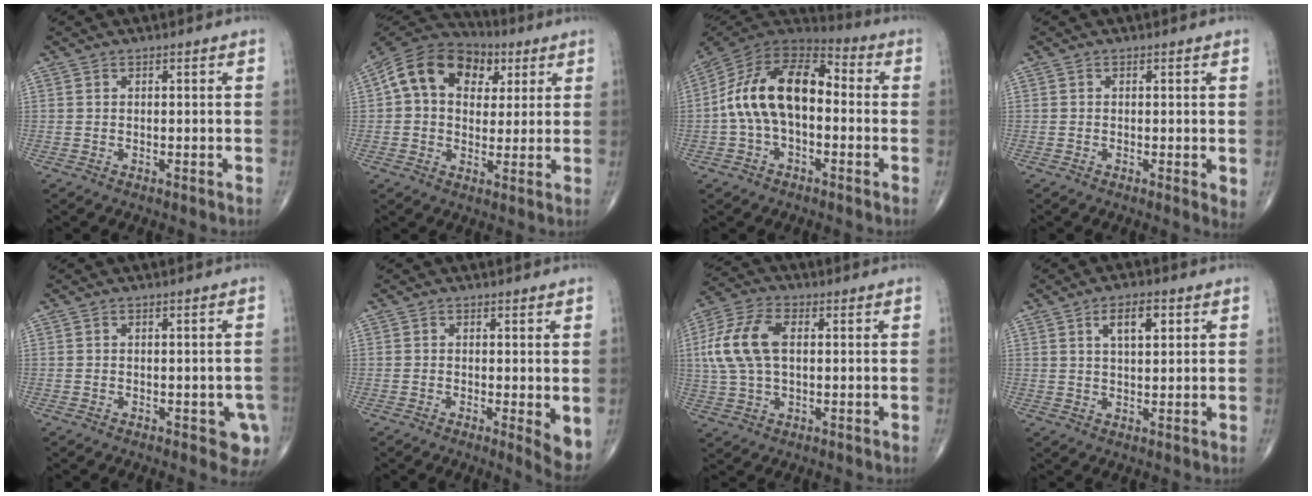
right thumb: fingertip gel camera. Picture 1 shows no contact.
{"total": 15.9, "force": [4.7, 11.5, 10.0], "torque": [-0.144, 0.015, 0.069]}
{"total": 17.1, "force": [-0.7, 10.0, 13.8], "torque": [-0.236, 0.047, -0.024]}
{"total": 2.2, "force": [-0.2, 0.7, 2.0], "torque": [-0.028, -0.008, -0.007]}
{"total": 4.8, "force": [-1.8, 2.3, 3.8], "torque": [-0.020, -0.001, -0.022]}
{"total": 4.7, "force": [-0.5, 1.3, 4.5], "torque": [-0.062, -0.013, -0.011]}
{"total": 12.3, "force": [1.8, 7.0, 10.0], "torque": [-0.215, 0.016, 0.031]}
{"total": 5.8, "force": [2.3, 2.5, 4.6], "torque": [-0.065, -0.007, 0.039]}